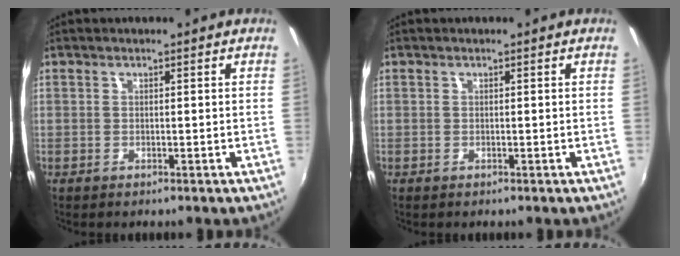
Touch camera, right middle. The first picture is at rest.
{"total": 0.0}